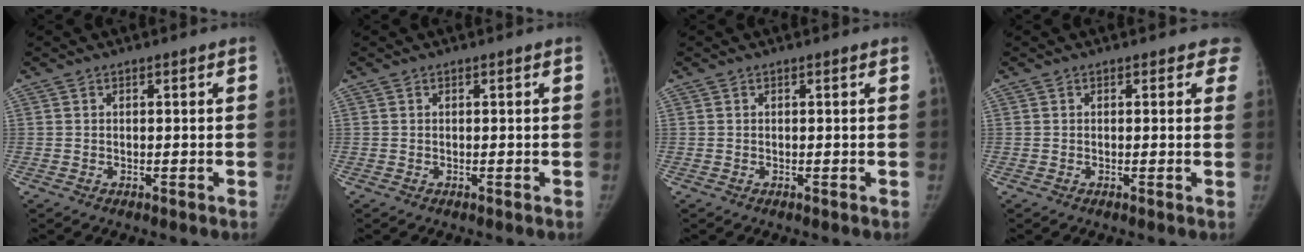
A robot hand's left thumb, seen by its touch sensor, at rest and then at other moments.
{"total": 0.0}
{"total": 0.0}
{"total": 2.5, "force": [1.9, 1.5, 0.6], "torque": [0.026, -0.006, 0.001]}